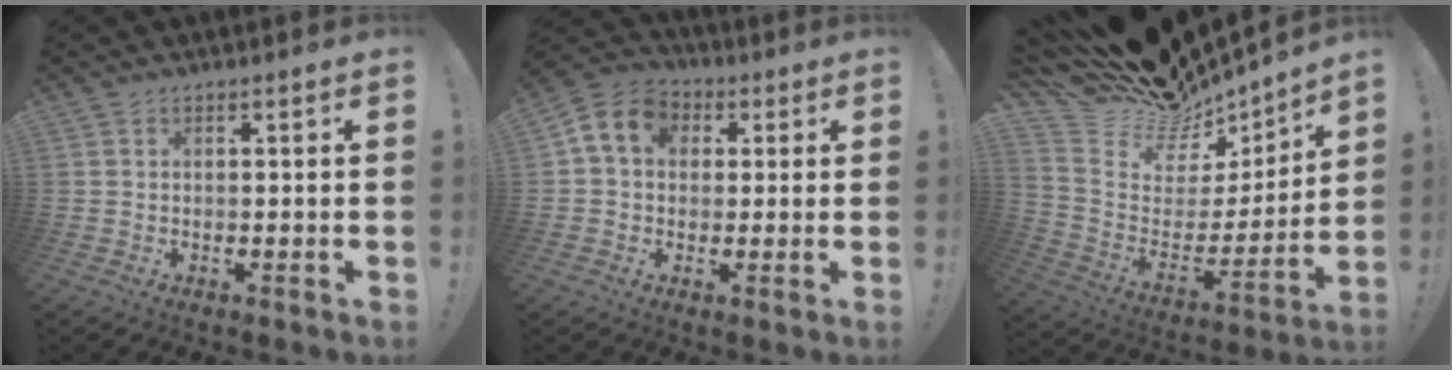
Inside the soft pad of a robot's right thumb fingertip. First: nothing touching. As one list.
[{"total": 9.6, "force": [2.4, 7.7, 5.2], "torque": [-0.080, 0.007, 0.050]}, {"total": 15.1, "force": [13.7, 5.9, 2.7], "torque": [-0.067, -0.113, 0.252]}]